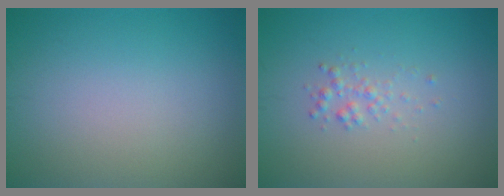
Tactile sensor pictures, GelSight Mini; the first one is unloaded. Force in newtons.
{"total": 1.1, "press": 1.1, "slide": 0.1}